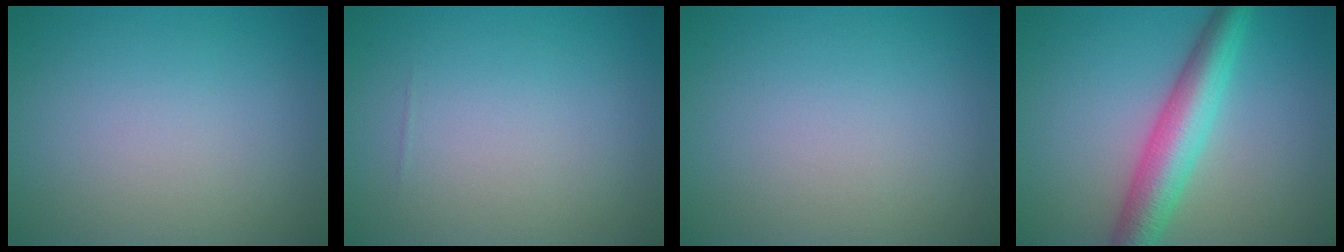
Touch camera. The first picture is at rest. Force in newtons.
{"total": 0.0}
{"total": 0.0}
{"total": 6.0, "press": 6.0, "slide": 0.1}